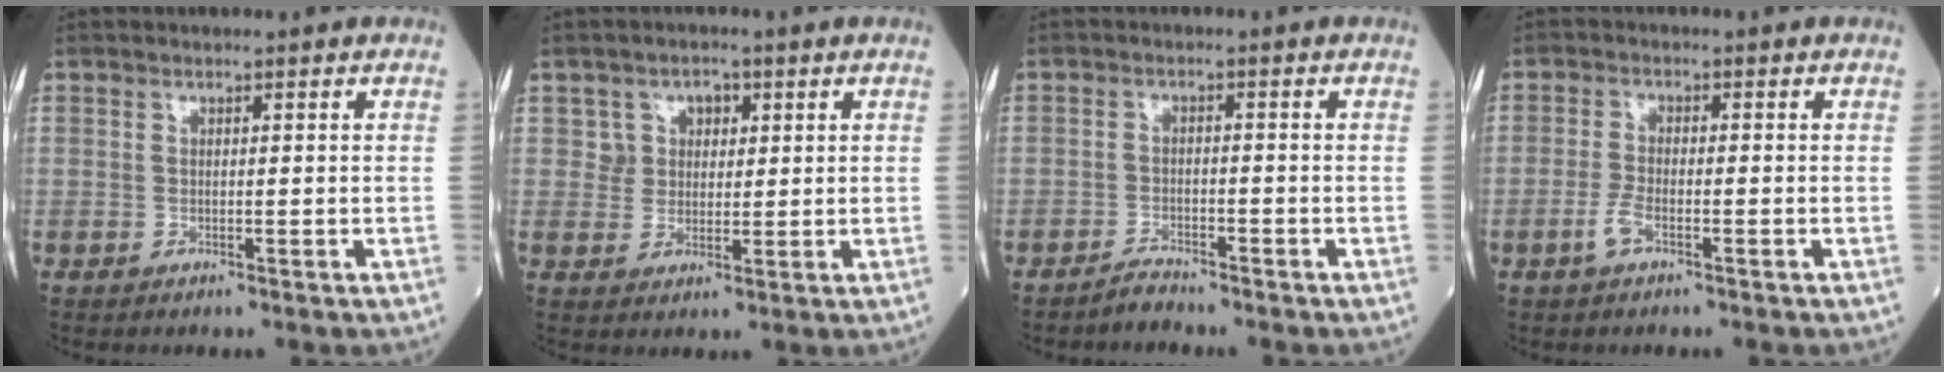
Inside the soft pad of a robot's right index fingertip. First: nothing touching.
{"total": 3.9, "force": [1.5, 3.5, 1.1], "torque": [-0.009, 0.008, 0.025]}
{"total": 2.1, "force": [-2.1, 0.2, 0.2], "torque": [-0.002, -0.004, -0.038]}
{"total": 2.7, "force": [-1.5, 0.7, 2.2], "torque": [-0.053, -0.001, -0.033]}